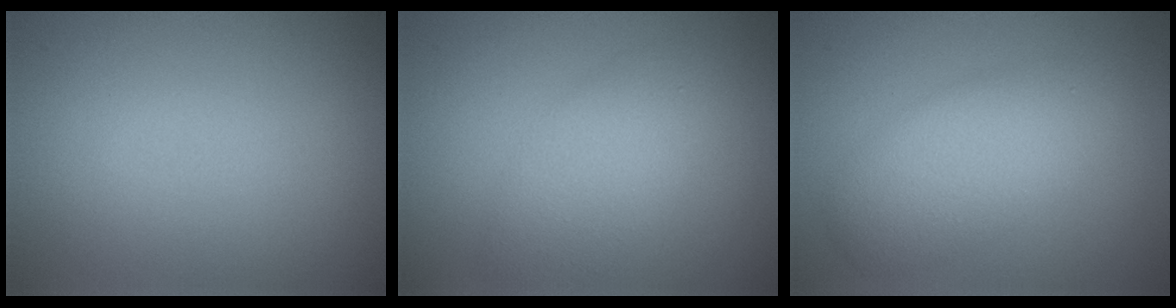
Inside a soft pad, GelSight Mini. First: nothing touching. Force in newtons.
{"total": 3.7, "press": 3.7, "slide": 0.2}
{"total": 4.5, "press": 4.5, "slide": 0.1}